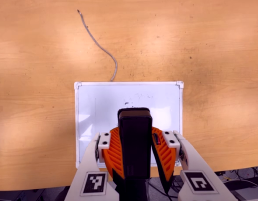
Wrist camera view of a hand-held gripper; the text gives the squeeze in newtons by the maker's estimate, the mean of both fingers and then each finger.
{"total": 10.1, "left": 9.5, "right": 10.8}